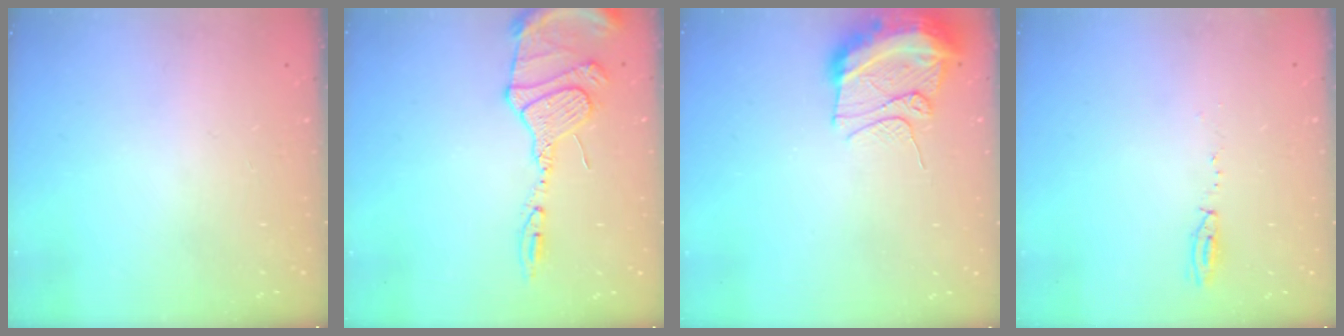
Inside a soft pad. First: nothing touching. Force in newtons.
{"total": 14.4, "press": 14.4, "slide": 1.5}
{"total": 12.4, "press": 12.3, "slide": 1.6}
{"total": 3.9, "press": 3.8, "slide": 0.9}